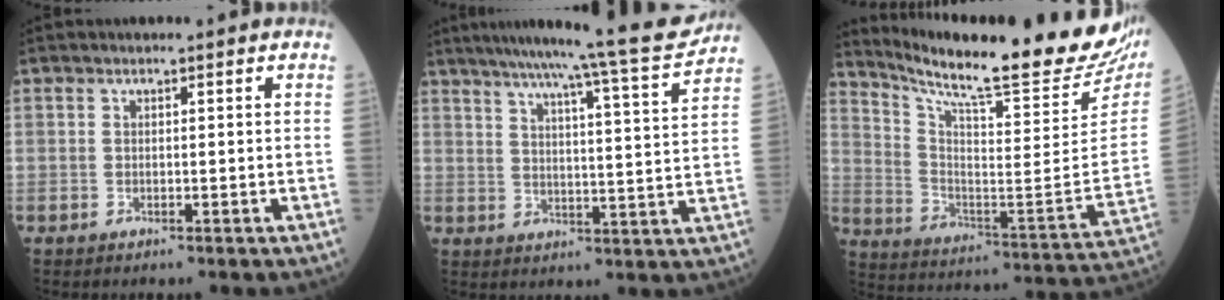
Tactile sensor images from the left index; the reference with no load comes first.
{"total": 16.7, "force": [14.8, -1.3, 7.5], "torque": [-0.117, -0.035, 0.195]}
{"total": 27.8, "force": [23.8, 1.4, 14.2], "torque": [-0.241, -0.090, 0.331]}